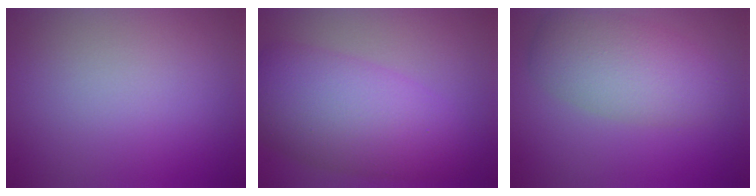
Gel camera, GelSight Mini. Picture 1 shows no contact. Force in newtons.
{"total": 8.4, "press": 8.4, "slide": 0.2}
{"total": 5.0, "press": 5.0, "slide": 0.2}